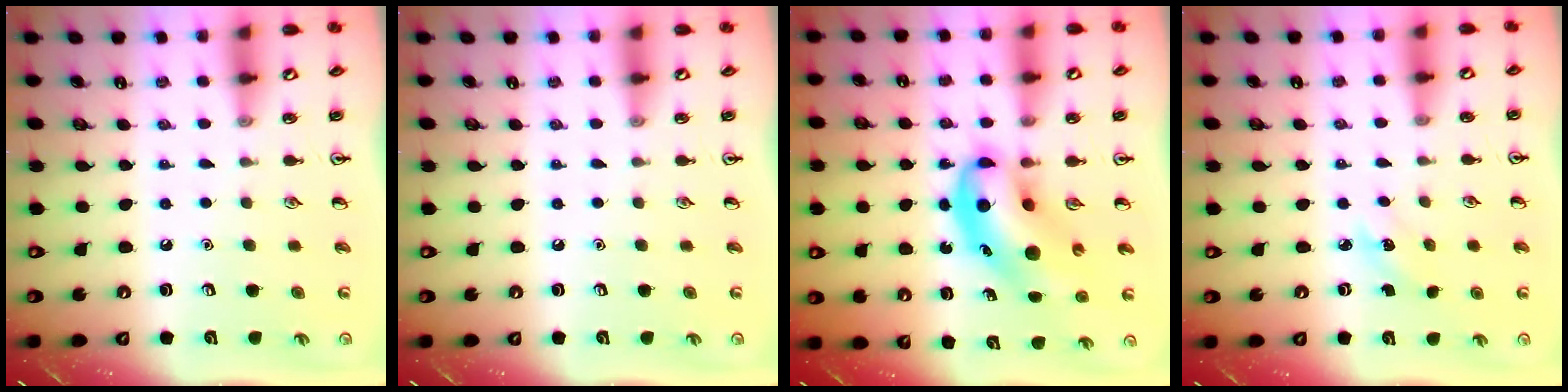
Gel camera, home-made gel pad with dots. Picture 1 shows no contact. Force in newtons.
{"total": 0.0}
{"total": 12.5, "press": 12.0, "slide": 3.5}
{"total": 2.4, "press": 2.2, "slide": 0.8}